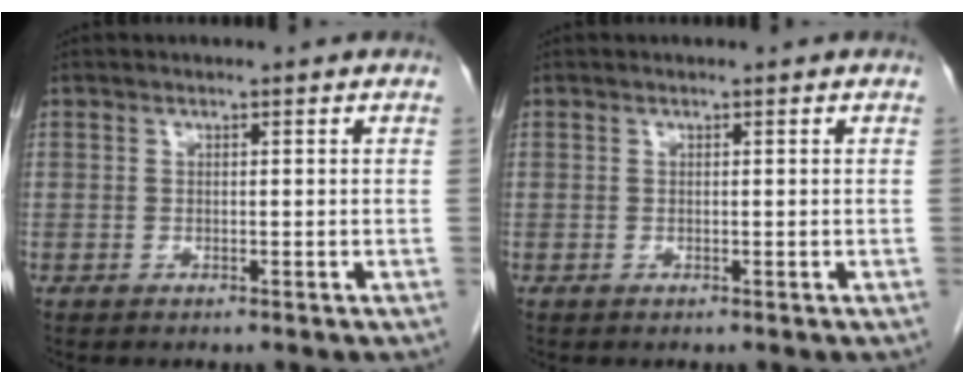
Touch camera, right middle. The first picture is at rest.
{"total": 0.0}